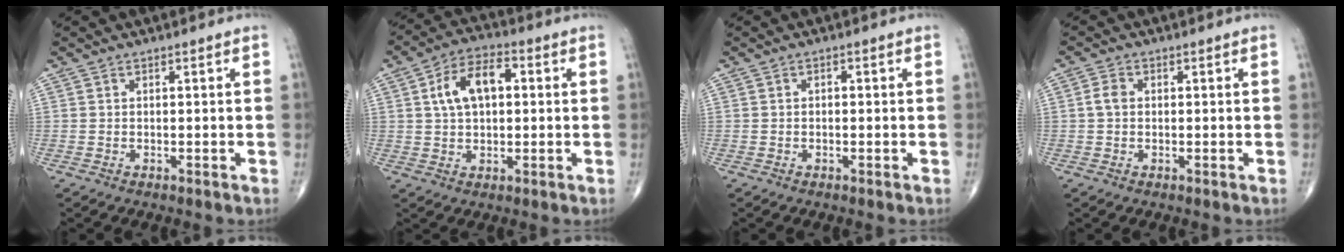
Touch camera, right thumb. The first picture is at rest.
{"total": 10.0, "force": [2.0, 5.8, 8.0], "torque": [-0.136, 0.020, 0.028]}
{"total": 0.6, "force": [0.0, 0.4, 0.5], "torque": [-0.005, 0.001, 0.000]}
{"total": 1.8, "force": [0.0, 1.3, 1.3], "torque": [-0.024, 0.004, -0.003]}